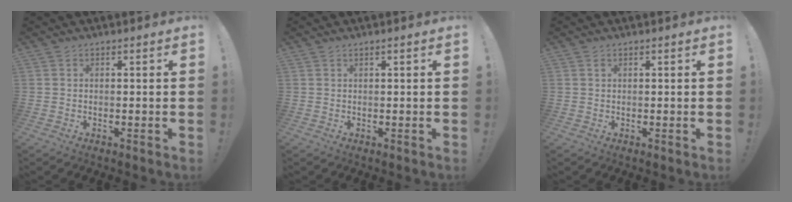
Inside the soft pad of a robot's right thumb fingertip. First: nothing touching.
{"total": 0.8, "force": [0.5, -0.1, 0.6], "torque": [-0.008, -0.001, 0.007]}
{"total": 0.7, "force": [0.3, 0.6, 0.2], "torque": [-0.001, 0.001, 0.004]}